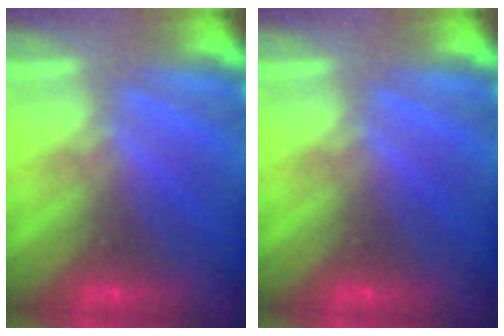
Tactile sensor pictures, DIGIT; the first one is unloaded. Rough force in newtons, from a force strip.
{"total": 0.0}